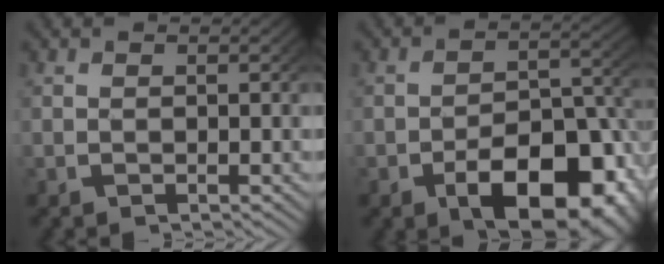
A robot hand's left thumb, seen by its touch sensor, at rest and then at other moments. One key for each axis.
{"total": 10.7, "fx": -3.8, "fy": 6.0, "fz": 8.1, "tx": -0.121, "ty": -0.041, "tz": -0.037}